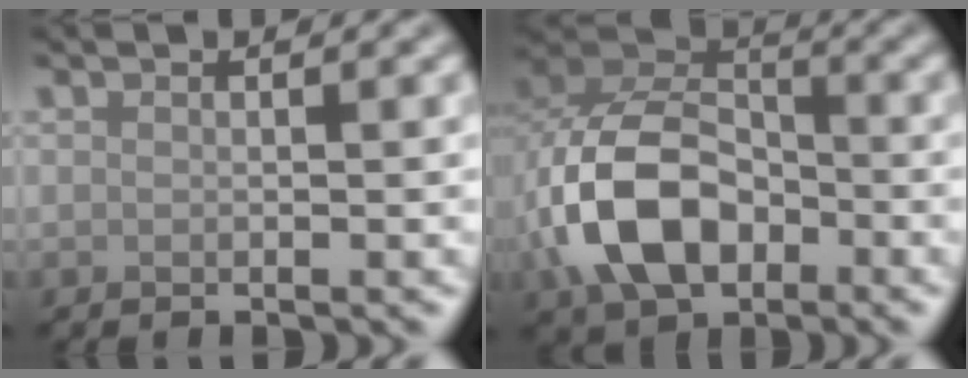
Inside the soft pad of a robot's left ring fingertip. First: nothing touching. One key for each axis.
{"total": 9.1, "fx": -2.7, "fy": 6.0, "fz": 6.3, "tx": -0.133, "ty": 0.008, "tz": -0.059}